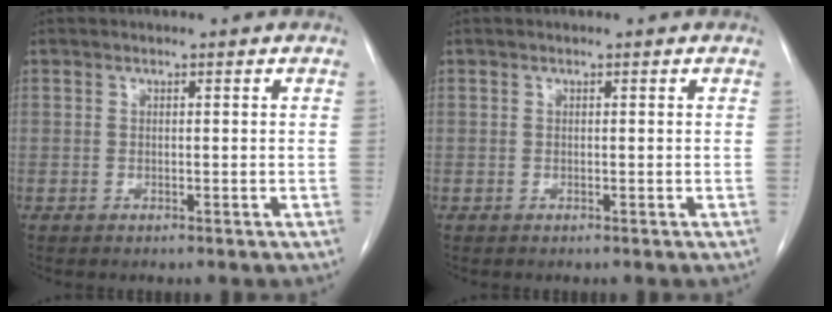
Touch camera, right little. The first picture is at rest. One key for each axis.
{"total": 0.0}